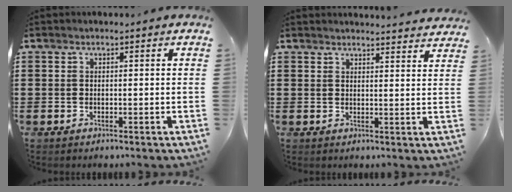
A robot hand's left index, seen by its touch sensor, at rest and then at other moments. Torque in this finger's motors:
{"motor_torque": [1.91, -0.23, -0.24, 0.05]}